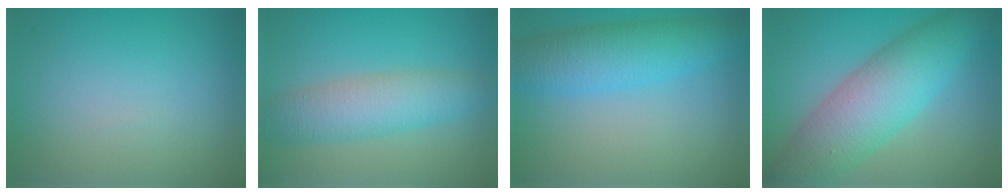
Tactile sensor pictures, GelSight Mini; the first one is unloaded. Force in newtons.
{"total": 4.8, "press": 4.8, "slide": 0.1}
{"total": 5.1, "press": 5.1, "slide": 0.3}
{"total": 8.1, "press": 8.1, "slide": 0.1}